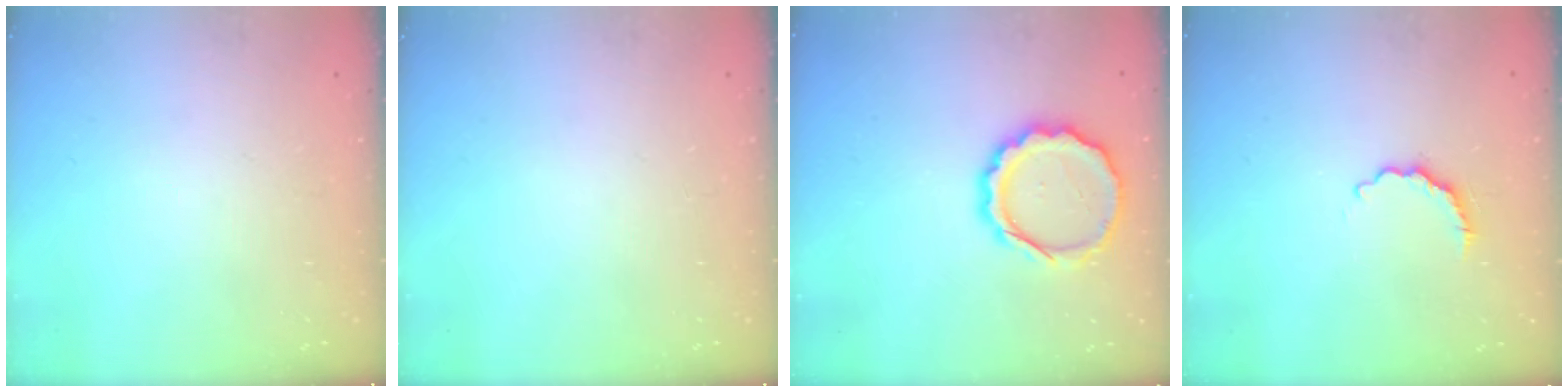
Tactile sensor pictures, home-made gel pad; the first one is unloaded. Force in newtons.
{"total": 0.0}
{"total": 13.3, "press": 13.1, "slide": 2.7}
{"total": 4.1, "press": 4.0, "slide": 0.8}